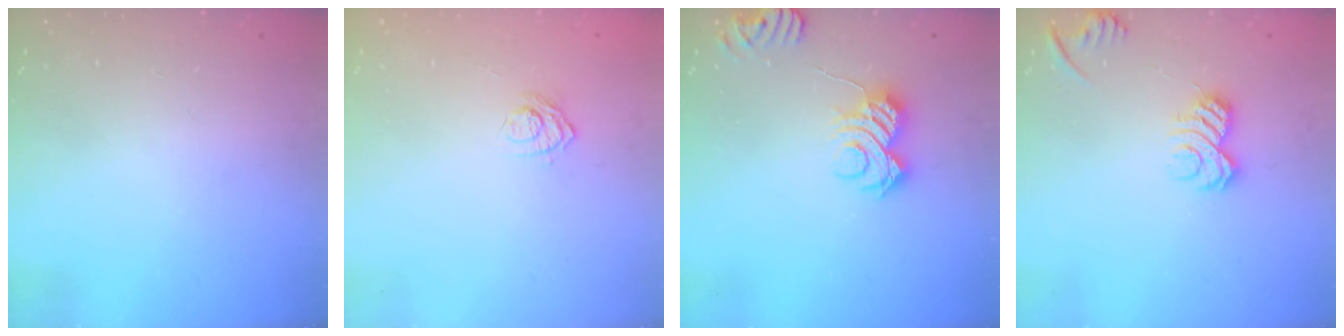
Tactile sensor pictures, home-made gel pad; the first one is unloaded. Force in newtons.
{"total": 7.1, "press": 7.0, "slide": 1.6}
{"total": 7.7, "press": 7.7, "slide": 0.4}
{"total": 9.3, "press": 9.3, "slide": 1.2}